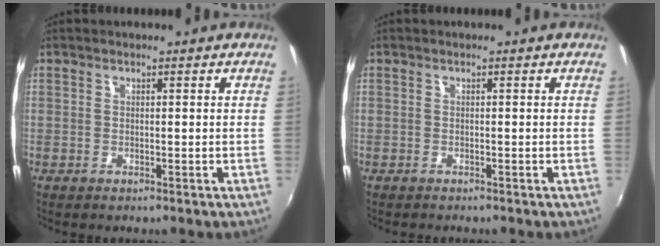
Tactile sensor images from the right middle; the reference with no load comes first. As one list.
[{"total": 0.6, "force": [-0.6, 0.2, 0.1], "torque": [-0.002, -0.004, -0.012]}]